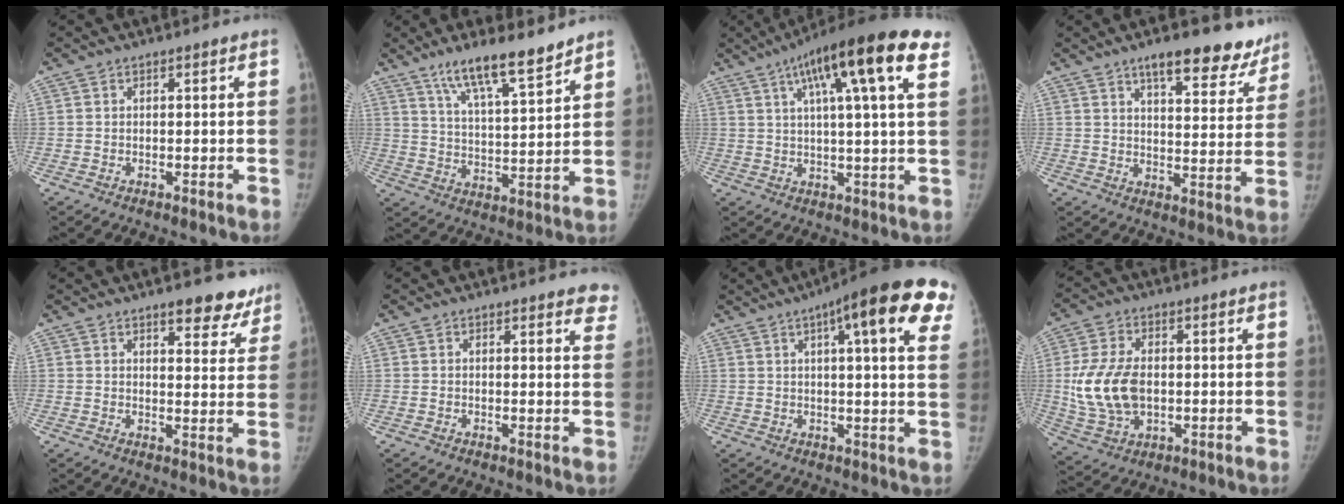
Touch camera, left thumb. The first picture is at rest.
{"total": 12.2, "force": [9.2, 2.2, 7.7], "torque": [-0.120, -0.056, 0.164]}
{"total": 18.2, "force": [8.9, 3.1, 15.6], "torque": [-0.231, 0.003, 0.129]}
{"total": 14.2, "force": [10.6, 5.3, 7.7], "torque": [-0.046, -0.059, 0.140]}
{"total": 8.3, "force": [6.5, 3.4, 3.9], "torque": [-0.009, -0.037, 0.076]}
{"total": 4.8, "force": [4.0, 1.7, 2.1], "torque": [0.008, -0.017, 0.029]}
{"total": 19.5, "force": [9.6, 4.3, 16.4], "torque": [-0.214, -0.002, 0.114]}
{"total": 12.9, "force": [0.0, 8.4, 9.9], "torque": [-0.193, -0.002, 0.011]}